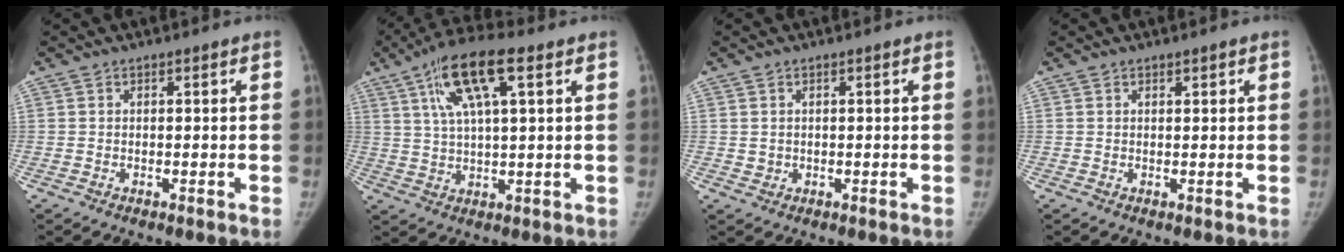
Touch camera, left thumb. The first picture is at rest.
{"total": 13.3, "force": [5.8, 4.0, 11.3], "torque": [-0.208, 0.003, 0.100]}
{"total": 1.1, "force": [0.2, 1.1, 0.2], "torque": [0.002, -0.001, 0.006]}
{"total": 0.9, "force": [0.6, 0.4, 0.5], "torque": [-0.001, -0.003, 0.009]}